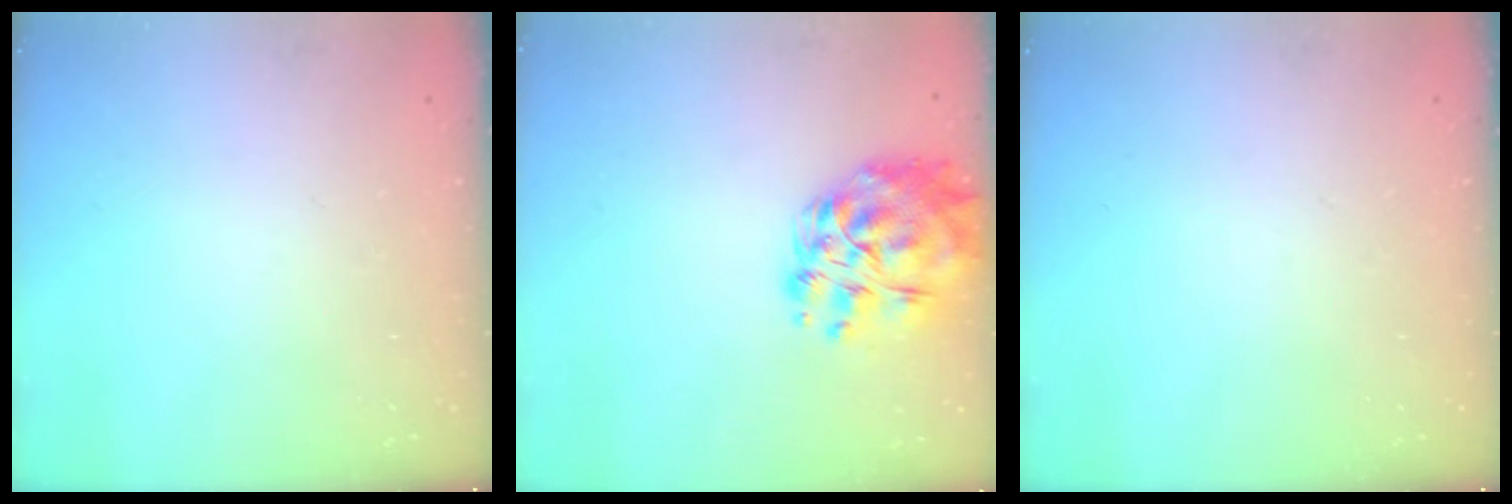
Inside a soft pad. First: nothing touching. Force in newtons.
{"total": 15.5, "press": 14.9, "slide": 4.1}
{"total": 0.0}